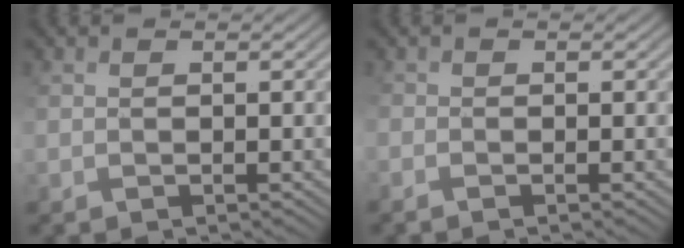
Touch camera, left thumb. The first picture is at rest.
{"total": 1.1, "force": [-0.8, 0.4, 0.7], "torque": [-0.020, -0.006, -0.021]}